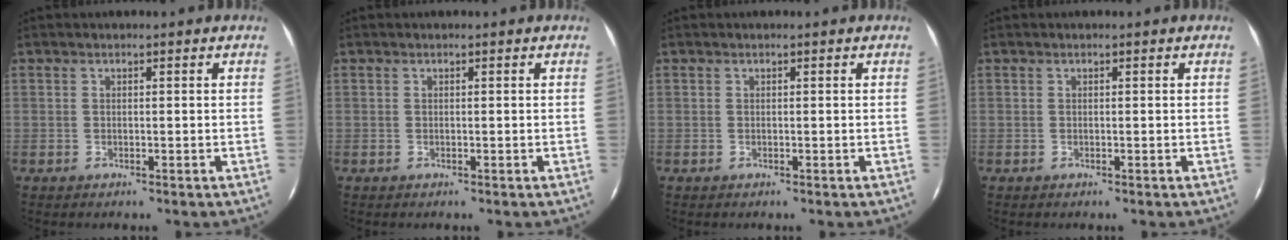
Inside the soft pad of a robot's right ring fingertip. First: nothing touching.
{"total": 0.0}
{"total": 0.0}
{"total": 0.0}